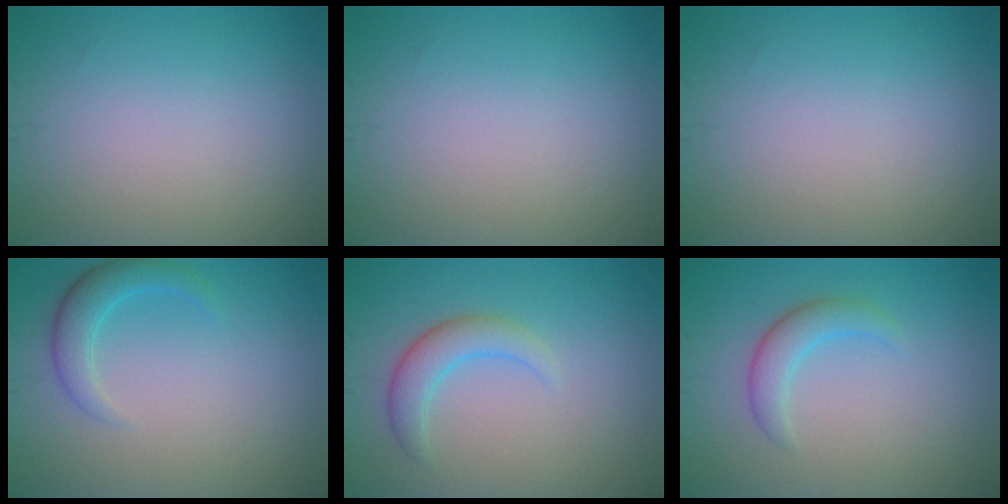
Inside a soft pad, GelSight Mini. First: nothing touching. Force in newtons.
{"total": 0.0}
{"total": 0.0}
{"total": 2.7, "press": 2.7, "slide": 0.1}
{"total": 2.8, "press": 2.8, "slide": 0.1}
{"total": 2.5, "press": 2.4, "slide": 0.2}